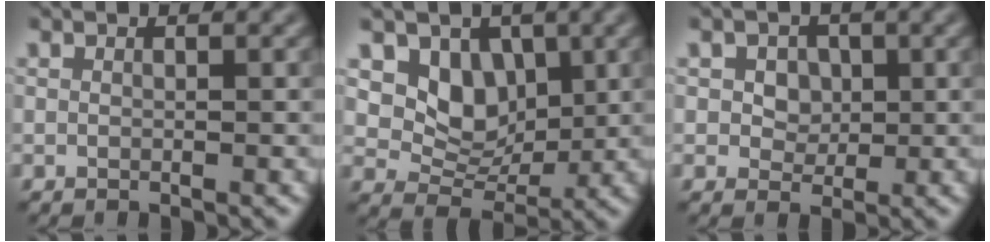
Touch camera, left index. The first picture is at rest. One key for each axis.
{"total": 4.9, "fx": 1.6, "fy": 3.7, "fz": 2.7, "tx": -0.048, "ty": -0.013, "tz": 0.021}
{"total": 3.4, "fx": 1.0, "fy": 2.6, "fz": 1.9, "tx": -0.035, "ty": 0.006, "tz": 0.008}